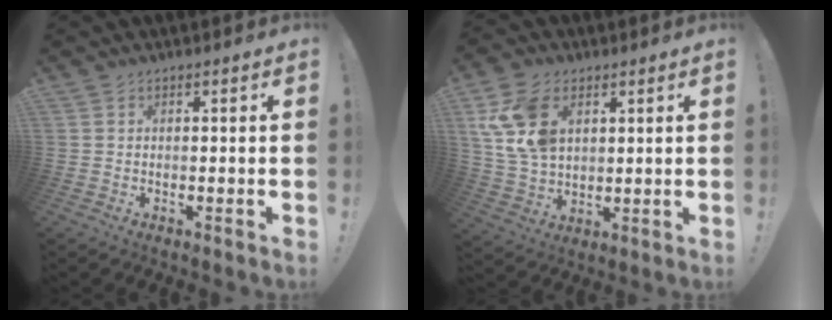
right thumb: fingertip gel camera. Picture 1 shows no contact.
{"total": 14.0, "force": [5.2, 9.6, 8.8], "torque": [-0.165, -0.011, 0.104]}